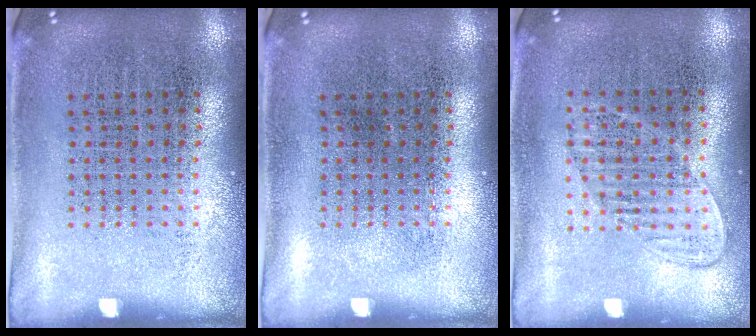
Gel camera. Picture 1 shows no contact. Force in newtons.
{"total": 0.0}
{"total": 1.2, "press": 1.1, "slide": 0.5}